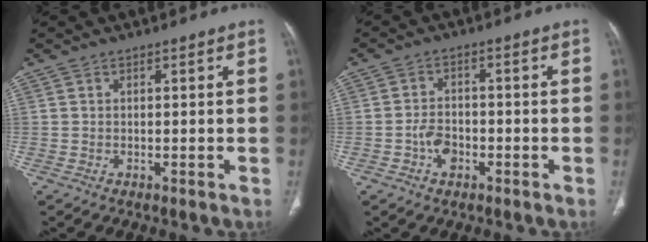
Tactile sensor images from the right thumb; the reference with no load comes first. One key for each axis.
{"total": 4.3, "fx": -1.8, "fy": 3.0, "fz": 2.5, "tx": -0.036, "ty": 0.018, "tz": -0.032}